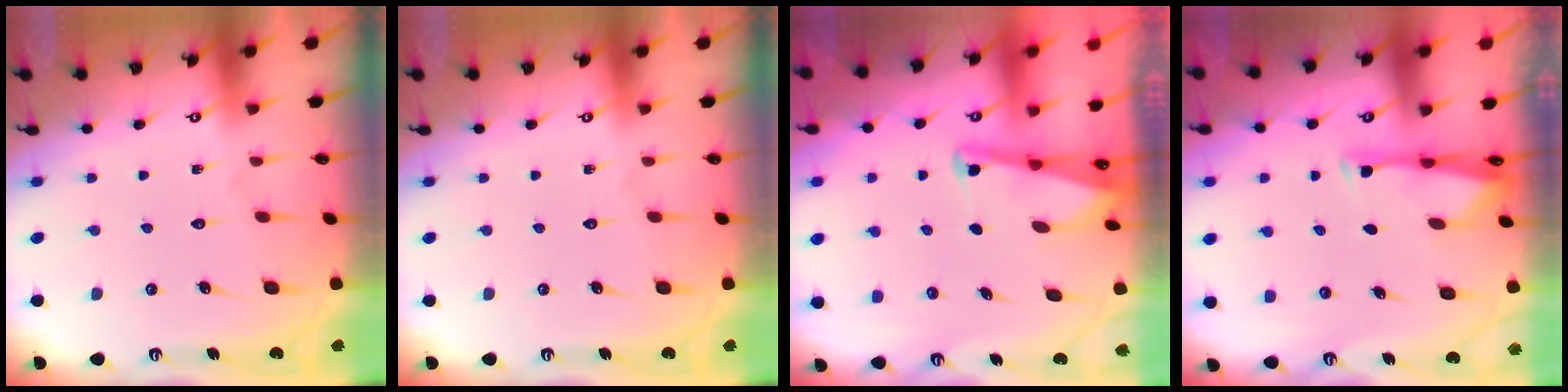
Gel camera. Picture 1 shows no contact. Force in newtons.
{"total": 0.0}
{"total": 2.2, "press": 2.1, "slide": 0.4}
{"total": 3.0, "press": 3.0, "slide": 0.6}